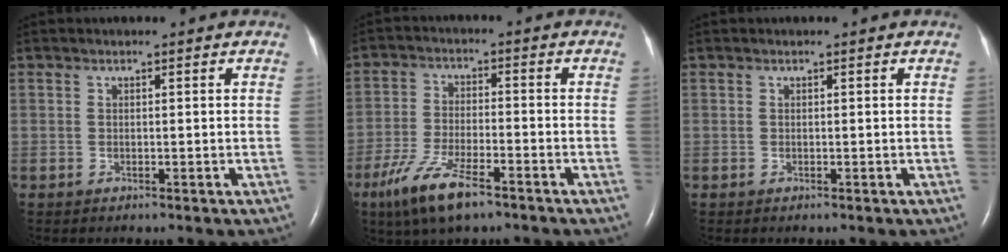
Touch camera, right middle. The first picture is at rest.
{"total": 9.5, "force": [-6.1, 2.2, 6.9], "torque": [-0.144, -0.017, -0.110]}
{"total": 0.0}